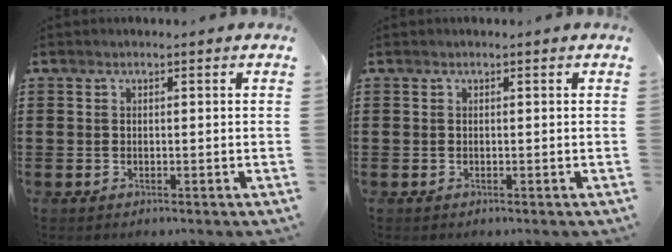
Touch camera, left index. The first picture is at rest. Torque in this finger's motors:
{"motor_torque": [0.00, 0.00, 0.00, -0.01]}